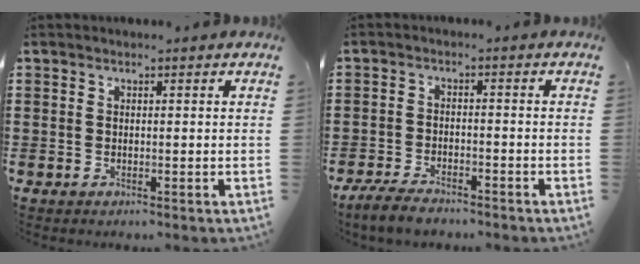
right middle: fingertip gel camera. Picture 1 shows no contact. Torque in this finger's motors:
{"motor_torque": [2.14, 0.00, 0.43, 0.12]}